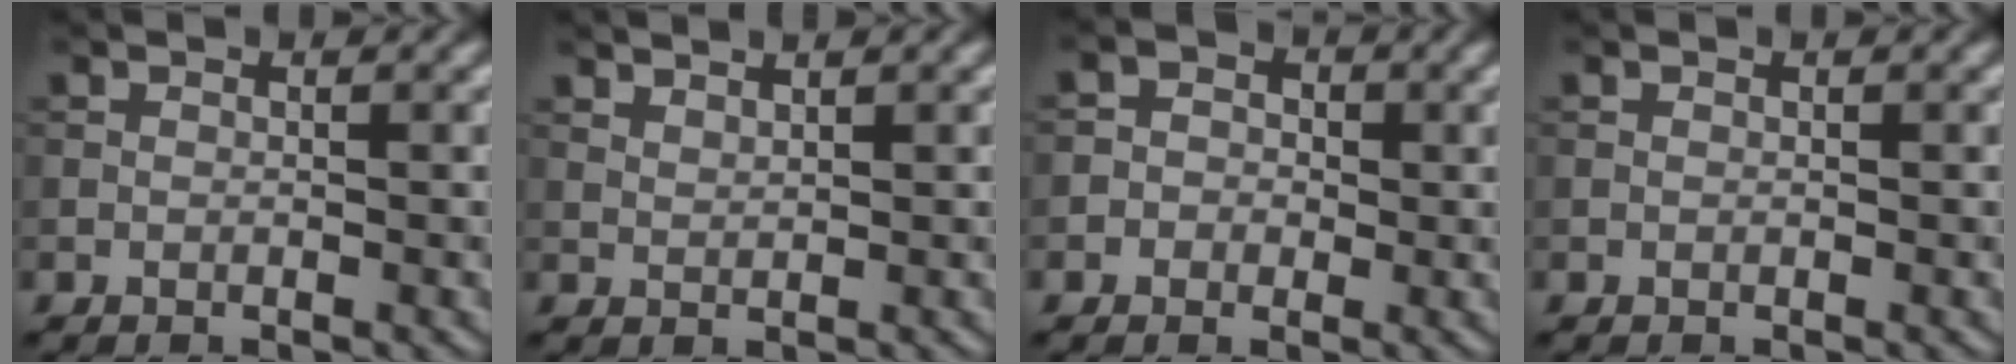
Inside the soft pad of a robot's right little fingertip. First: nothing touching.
{"total": 1.2, "force": [1.1, 0.1, 0.3], "torque": [-0.007, -0.002, 0.023]}
{"total": 2.9, "force": [0.1, 2.7, 1.0], "torque": [0.006, 0.004, -0.024]}
{"total": 0.0}